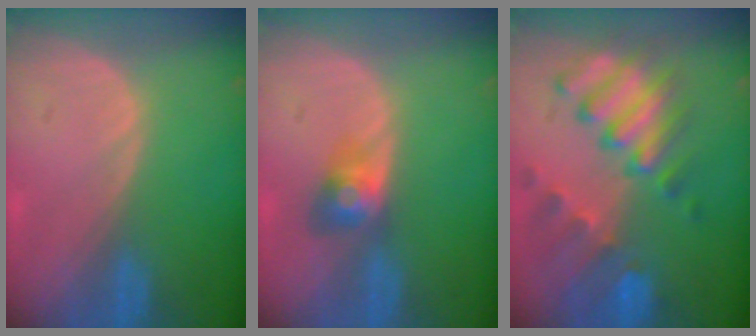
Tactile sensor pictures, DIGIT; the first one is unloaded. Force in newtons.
{"total": 3.5, "press": 3.5, "slide": 0.3}
{"total": 10.4, "press": 9.0, "slide": 5.3}